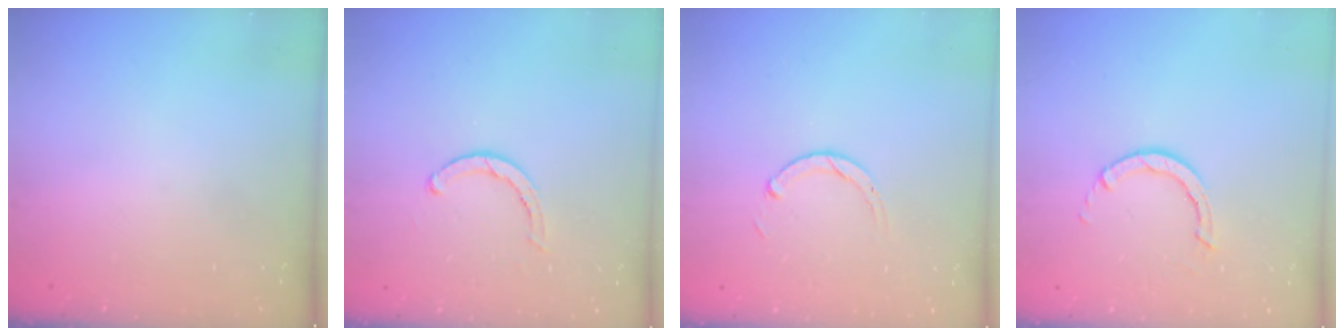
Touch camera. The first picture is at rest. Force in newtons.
{"total": 2.8, "press": 2.8, "slide": 0.2}
{"total": 2.9, "press": 2.9, "slide": 0.4}
{"total": 2.8, "press": 2.8, "slide": 0.3}